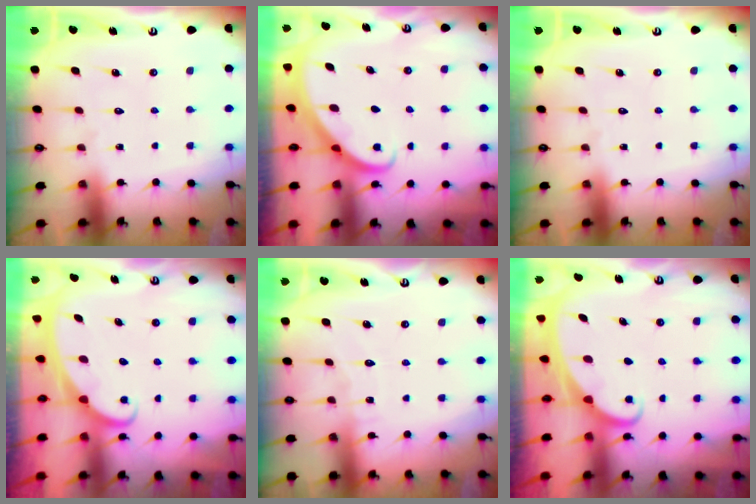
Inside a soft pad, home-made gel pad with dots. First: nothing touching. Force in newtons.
{"total": 2.7, "press": 2.7, "slide": 0.1}
{"total": 0.0}
{"total": 2.5, "press": 2.5, "slide": 0.3}
{"total": 3.9, "press": 3.9, "slide": 0.5}
{"total": 2.0, "press": 2.0, "slide": 0.2}